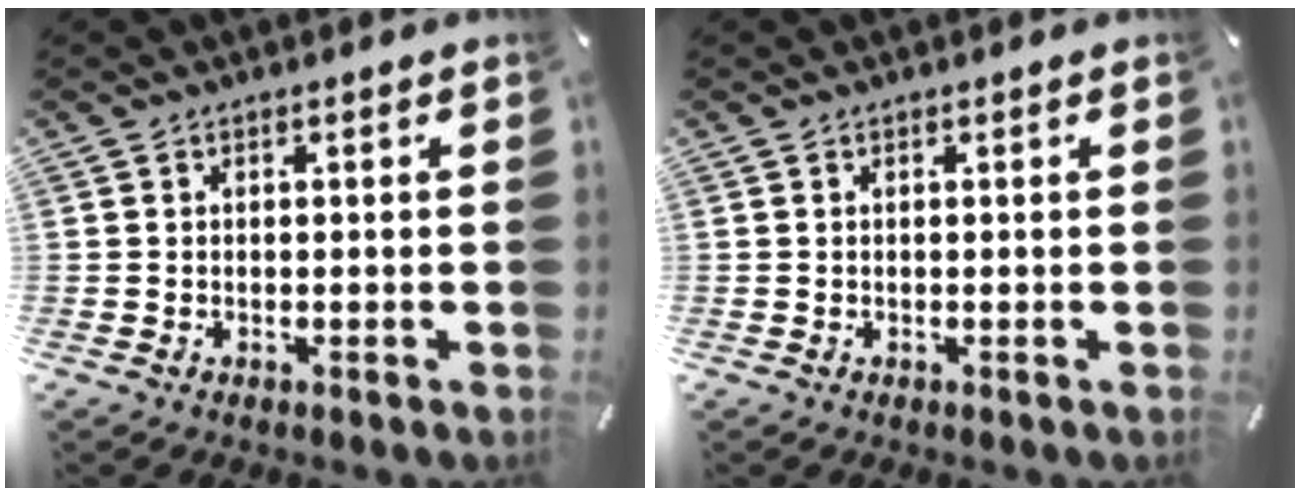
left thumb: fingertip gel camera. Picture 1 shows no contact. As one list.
[{"total": 0.0}]